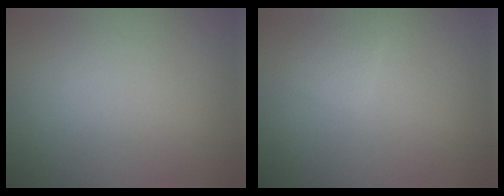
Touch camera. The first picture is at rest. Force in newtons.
{"total": 1.4, "press": 1.4, "slide": 0.1}